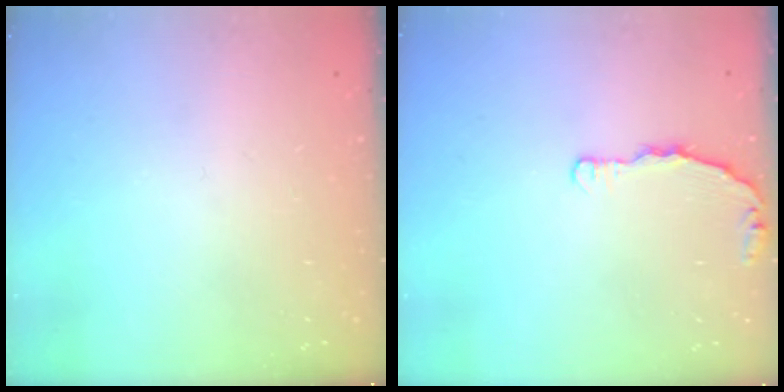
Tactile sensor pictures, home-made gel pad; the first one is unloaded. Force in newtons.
{"total": 3.2, "press": 3.2, "slide": 0.4}